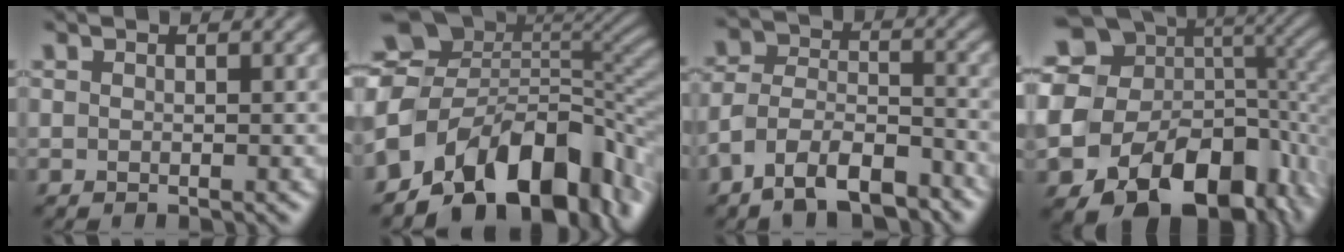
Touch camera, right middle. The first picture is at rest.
{"total": 13.8, "force": [-6.2, 8.3, 9.1], "torque": [-0.138, 0.012, -0.111]}
{"total": 7.9, "force": [-5.7, 3.6, 4.1], "torque": [-0.073, 0.004, -0.114]}
{"total": 21.5, "force": [-6.0, 15.8, 13.3], "torque": [-0.214, -0.009, -0.093]}